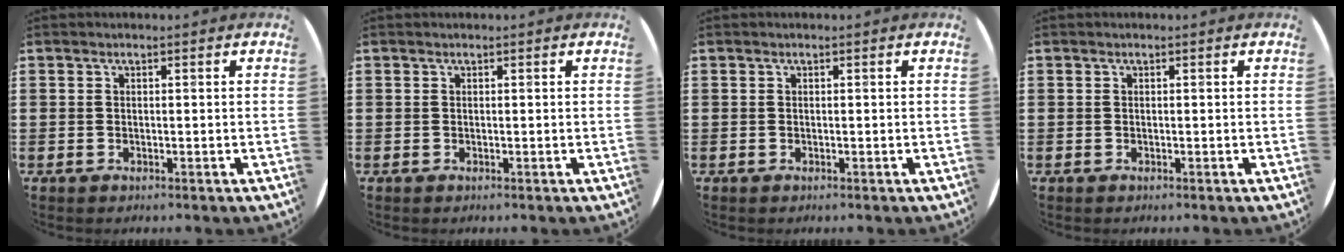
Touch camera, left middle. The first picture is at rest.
{"total": 0.0}
{"total": 0.0}
{"total": 0.0}